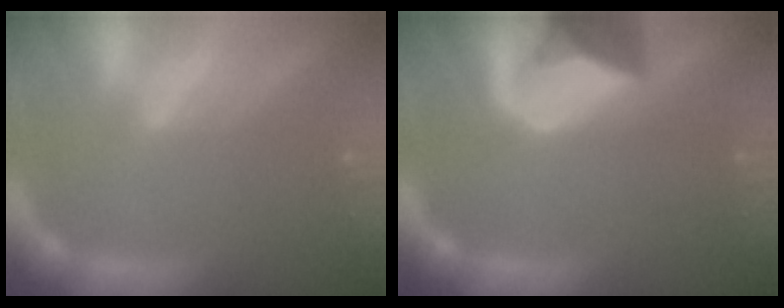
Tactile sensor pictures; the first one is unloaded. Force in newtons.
{"total": 7.5}